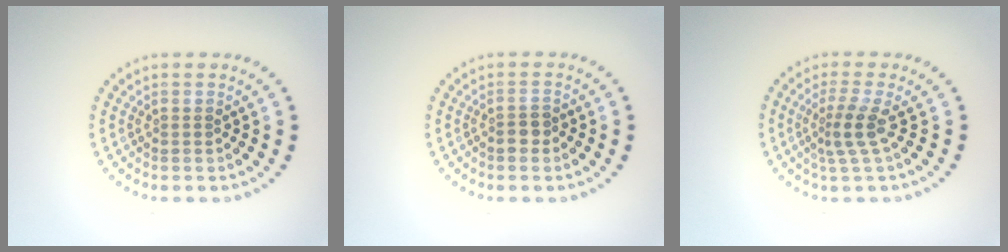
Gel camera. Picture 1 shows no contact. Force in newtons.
{"total": 1.4, "press": 1.3, "slide": 0.6}
{"total": 2.4, "press": 1.7, "slide": 1.7}